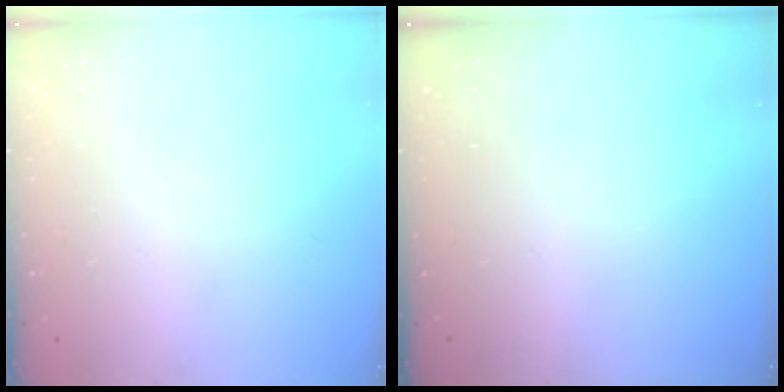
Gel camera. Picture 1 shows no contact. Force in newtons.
{"total": 0.0}